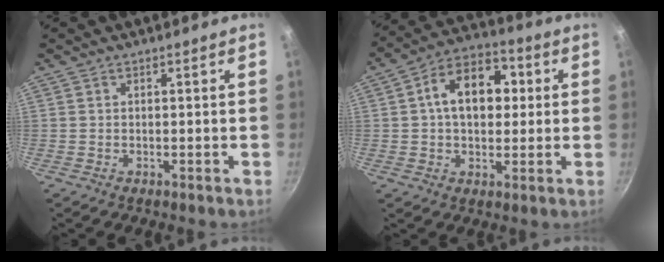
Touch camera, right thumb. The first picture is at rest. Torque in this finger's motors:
{"motor_torque": [0.53, 2.58, 0.90, -0.23, 0.08]}